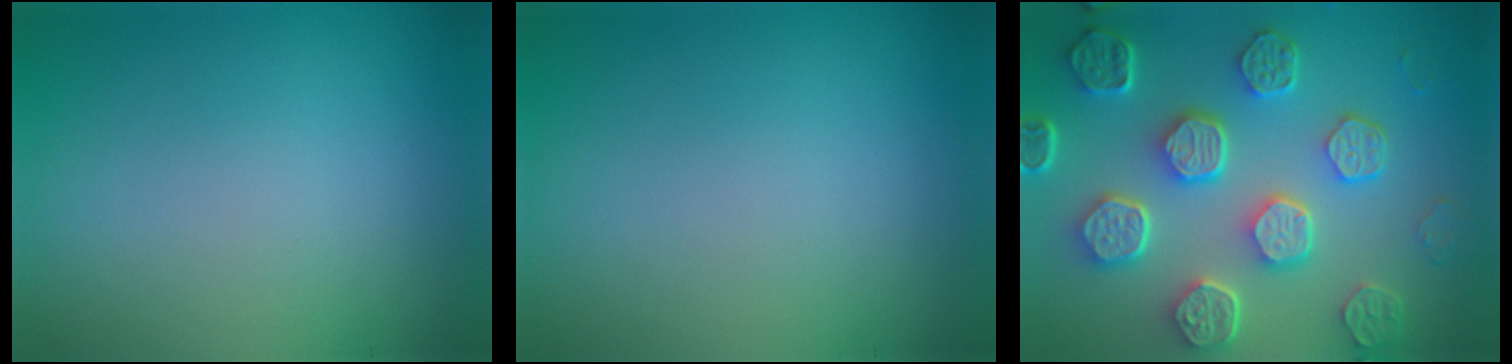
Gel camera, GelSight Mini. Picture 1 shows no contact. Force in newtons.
{"total": 0.0}
{"total": 8.1, "press": 6.2, "slide": 5.3}